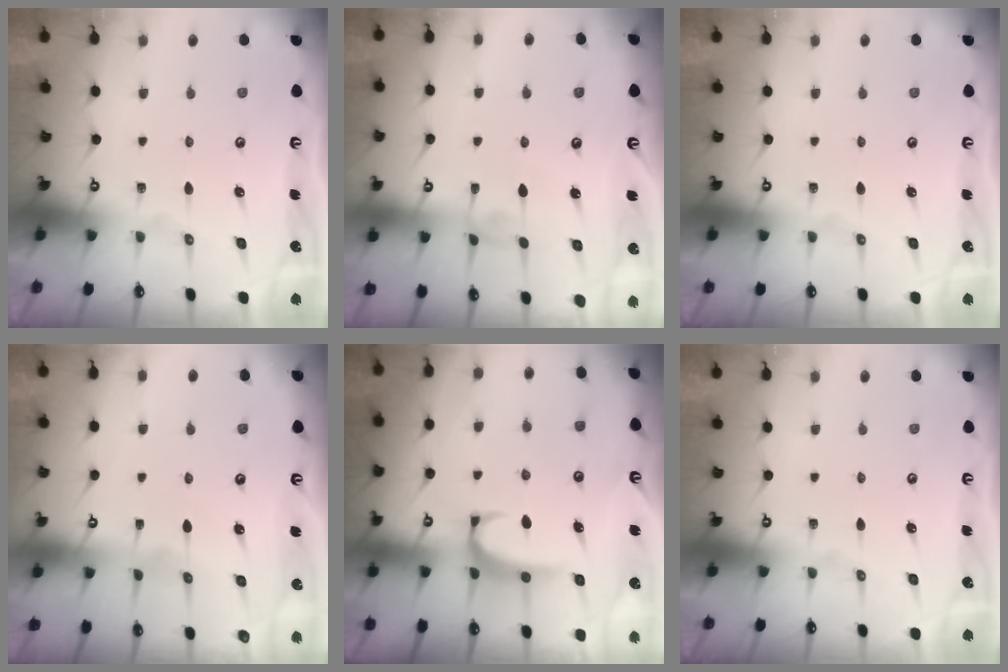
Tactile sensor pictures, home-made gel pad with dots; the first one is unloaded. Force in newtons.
{"total": 0.0}
{"total": 0.0}
{"total": 2.8, "press": 2.8, "slide": 0.3}
{"total": 2.3, "press": 2.2, "slide": 0.6}
{"total": 0.0}